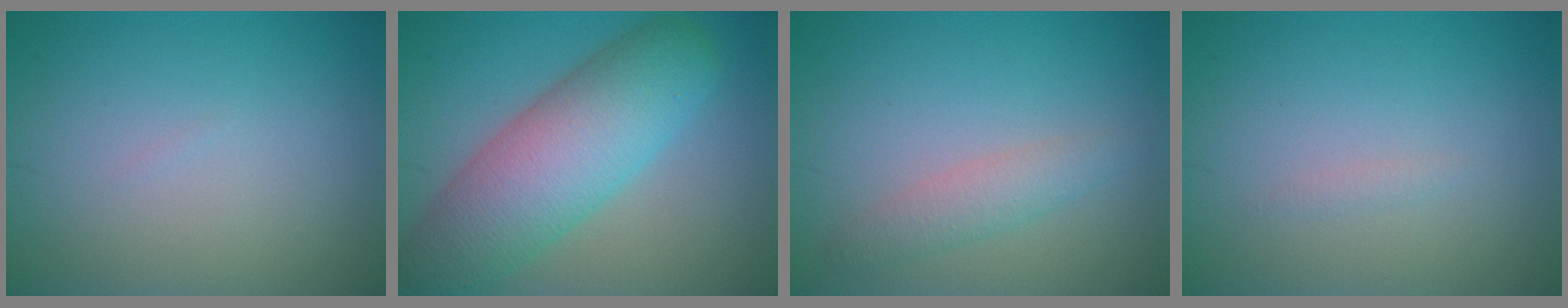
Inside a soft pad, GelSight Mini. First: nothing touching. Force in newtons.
{"total": 9.5, "press": 9.5, "slide": 0.5}
{"total": 1.3, "press": 1.3, "slide": 0.3}
{"total": 0.5, "press": 0.5, "slide": 0.1}